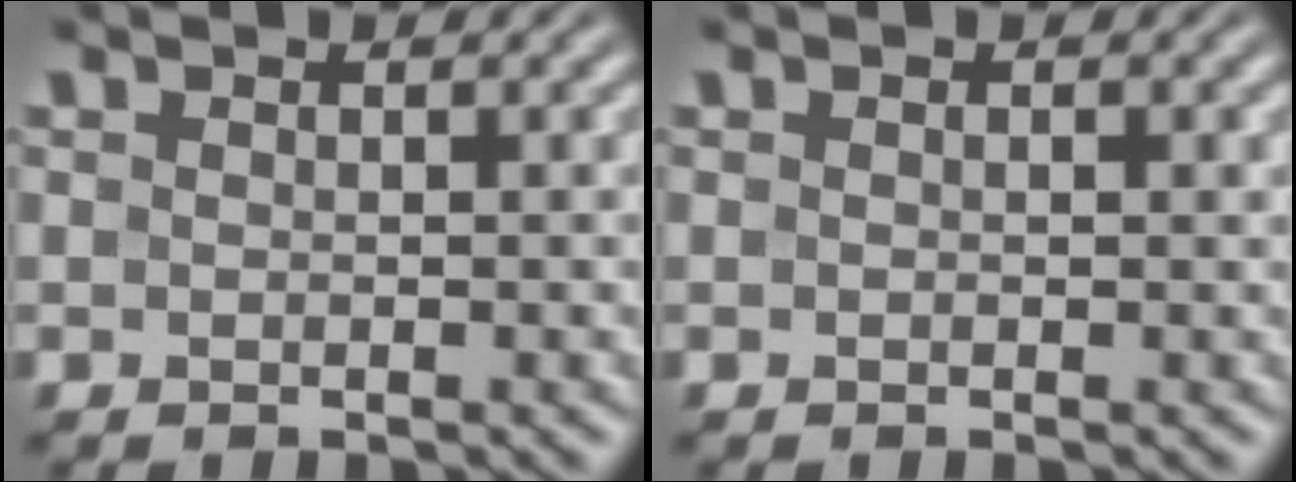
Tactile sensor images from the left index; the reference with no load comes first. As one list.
[{"total": 0.5, "force": [0.1, 0.2, 0.5], "torque": [-0.006, 0.000, 0.001]}]